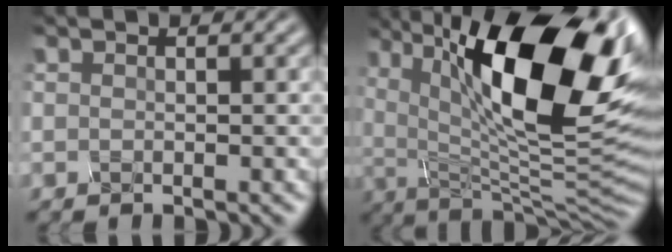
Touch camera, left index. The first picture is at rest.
{"total": 16.7, "force": [5.8, 5.4, 14.7], "torque": [-0.227, -0.003, 0.095]}